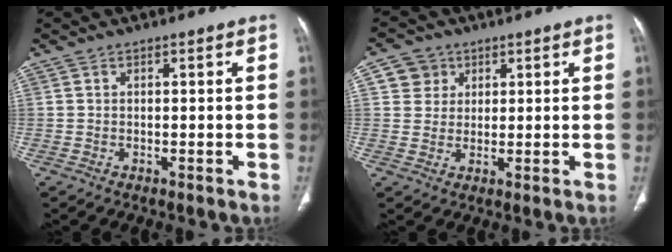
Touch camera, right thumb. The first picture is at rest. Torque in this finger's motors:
{"motor_torque": [0.67, 0.74, 0.26, -0.22, 0.10]}